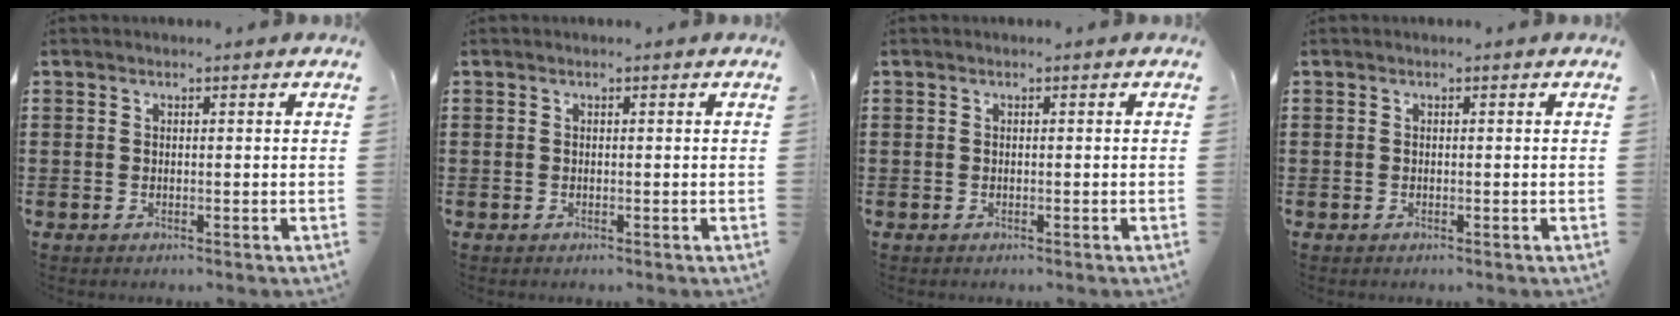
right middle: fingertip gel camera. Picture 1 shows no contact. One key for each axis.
{"total": 0.0}
{"total": 0.0}
{"total": 0.0}